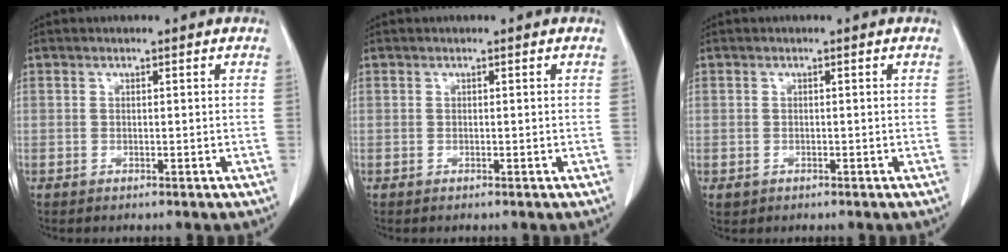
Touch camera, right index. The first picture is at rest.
{"total": 0.0}
{"total": 1.0, "force": [-0.3, 1.0, 0.1], "torque": [-0.005, 0.005, 0.000]}